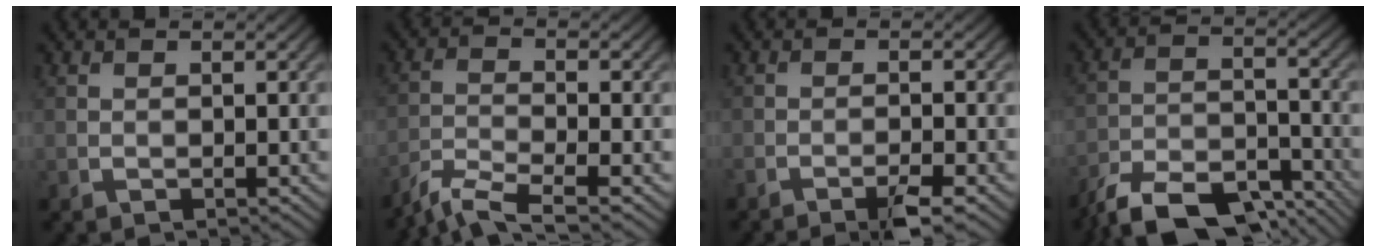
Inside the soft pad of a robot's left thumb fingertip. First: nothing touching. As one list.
[{"total": 5.7, "force": [-4.6, 0.8, 3.1], "torque": [-0.064, -0.011, -0.099]}, {"total": 3.3, "force": [-2.5, 0.2, 2.1], "torque": [-0.038, 0.002, -0.045]}, {"total": 12.7, "force": [-10.4, 4.4, 5.9], "torque": [-0.109, -0.016, -0.177]}]